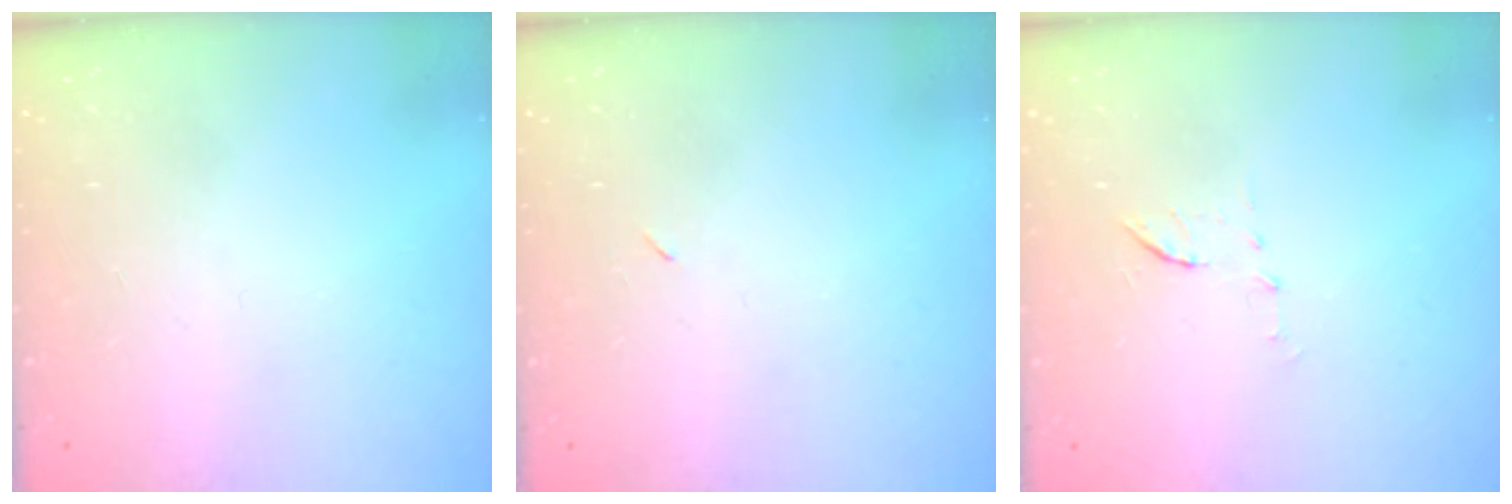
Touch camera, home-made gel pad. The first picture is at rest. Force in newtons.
{"total": 2.2, "press": 1.8, "slide": 1.2}
{"total": 5.7, "press": 5.6, "slide": 1.3}